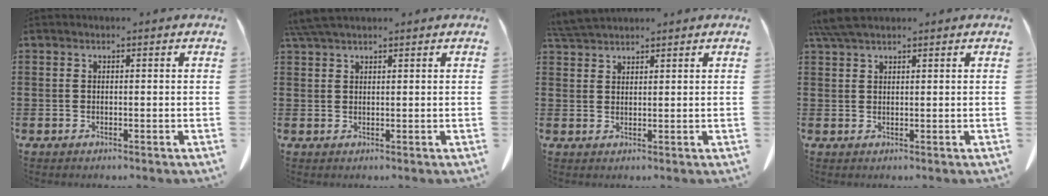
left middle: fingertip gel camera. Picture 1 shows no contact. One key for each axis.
{"total": 3.5, "fx": 2.9, "fy": 0.6, "fz": 1.9, "tx": -0.046, "ty": 0.002, "tz": 0.055}
{"total": 3.6, "fx": 3.4, "fy": 0.5, "fz": 1.0, "tx": -0.031, "ty": -0.004, "tz": 0.067}
{"total": 4.1, "fx": 3.2, "fy": 0.9, "fz": 2.4, "tx": -0.055, "ty": 0.001, "tz": 0.061}